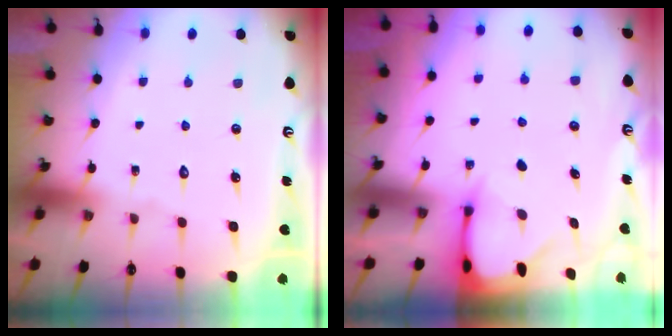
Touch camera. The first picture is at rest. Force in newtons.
{"total": 2.5, "press": 2.5, "slide": 0.3}